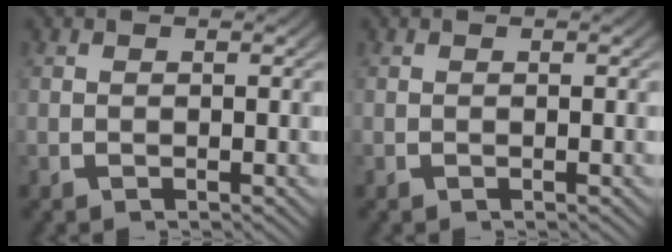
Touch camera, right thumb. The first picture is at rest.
{"total": 0.0}